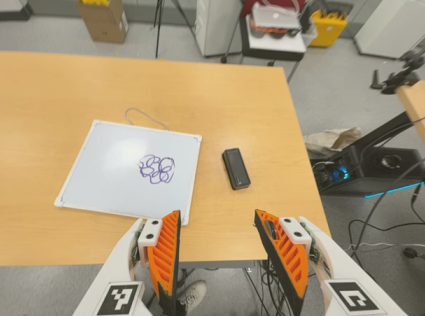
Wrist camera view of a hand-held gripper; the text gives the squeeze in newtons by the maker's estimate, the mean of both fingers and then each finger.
{"total": 0.0}